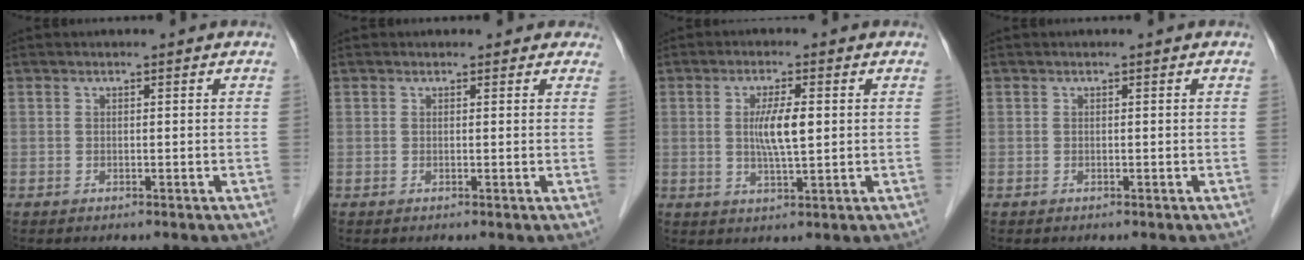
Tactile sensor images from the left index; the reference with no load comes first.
{"total": 2.3, "force": [1.9, 1.3, 0.0], "torque": [0.014, -0.002, 0.005]}
{"total": 5.2, "force": [0.6, 0.7, 5.1], "torque": [-0.098, -0.003, 0.010]}
{"total": 0.0}